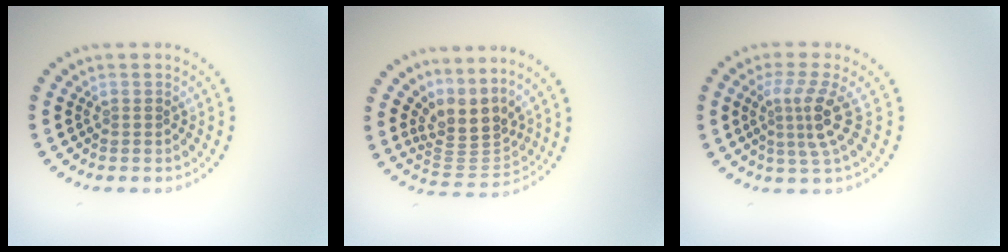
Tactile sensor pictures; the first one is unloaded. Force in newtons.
{"total": 3.9, "press": 2.6, "slide": 2.9}
{"total": 3.5, "press": 2.4, "slide": 2.5}